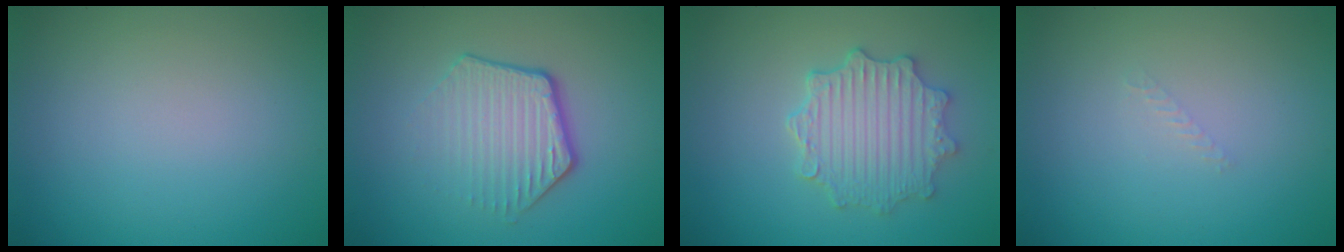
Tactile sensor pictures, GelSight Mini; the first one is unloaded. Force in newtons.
{"total": 4.1, "press": 3.0, "slide": 2.8}
{"total": 4.8, "press": 4.0, "slide": 2.7}
{"total": 0.6, "press": 0.6, "slide": 0.1}